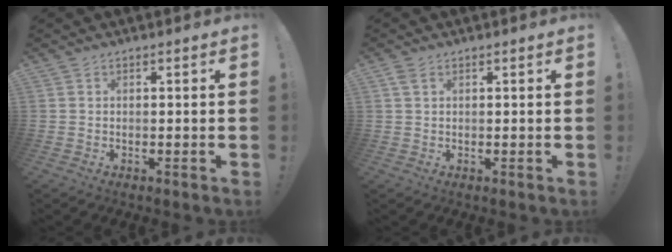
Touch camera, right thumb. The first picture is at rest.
{"total": 1.8, "force": [0.9, 0.9, 1.2], "torque": [-0.019, 0.000, 0.016]}